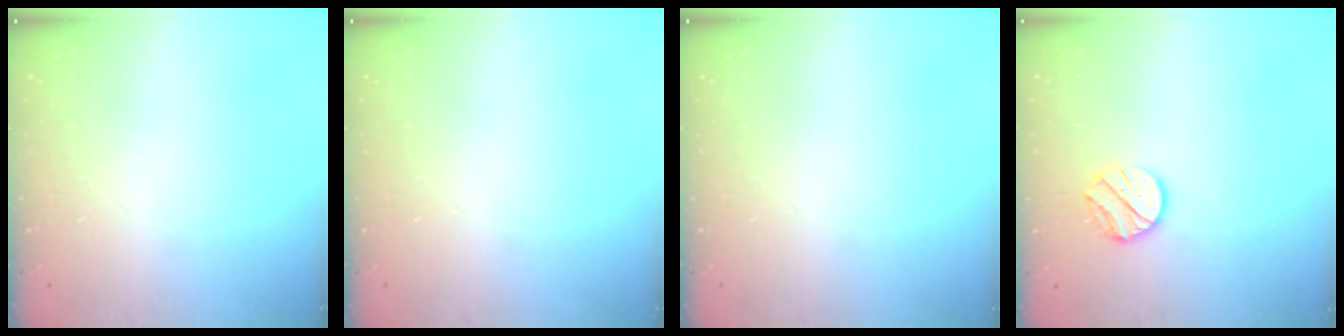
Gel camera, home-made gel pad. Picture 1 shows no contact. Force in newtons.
{"total": 0.0}
{"total": 0.0}
{"total": 10.3, "press": 10.3, "slide": 0.9}